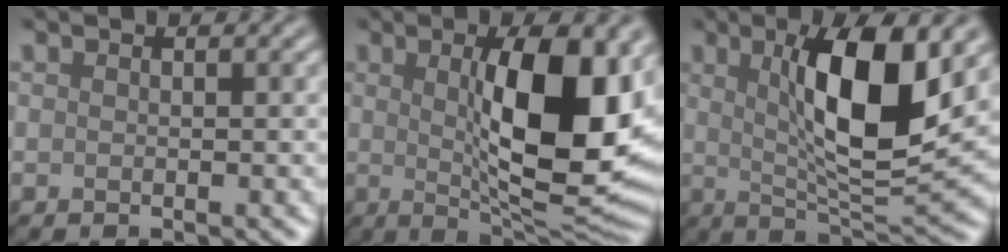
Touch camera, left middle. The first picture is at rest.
{"total": 12.2, "force": [1.6, 4.0, 11.4], "torque": [-0.162, -0.004, 0.030]}
{"total": 9.7, "force": [2.4, 2.5, 9.0], "torque": [-0.139, -0.009, 0.046]}